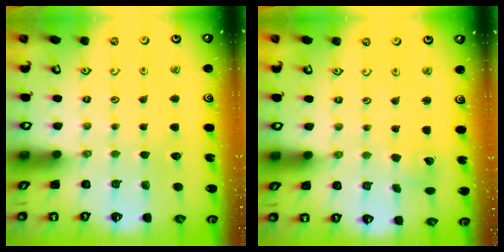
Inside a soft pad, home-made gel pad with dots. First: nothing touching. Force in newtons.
{"total": 2.6, "press": 2.6, "slide": 0.3}